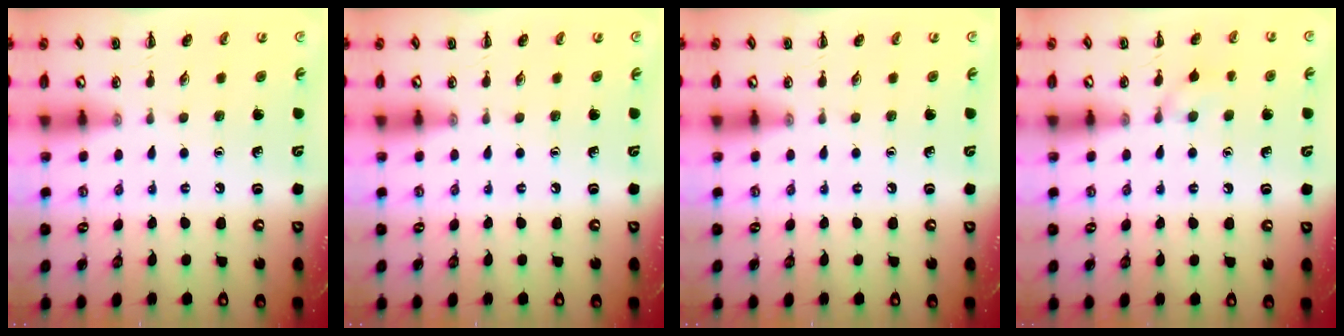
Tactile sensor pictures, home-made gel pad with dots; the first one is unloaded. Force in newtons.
{"total": 0.0}
{"total": 0.0}
{"total": 6.2, "press": 5.9, "slide": 2.1}